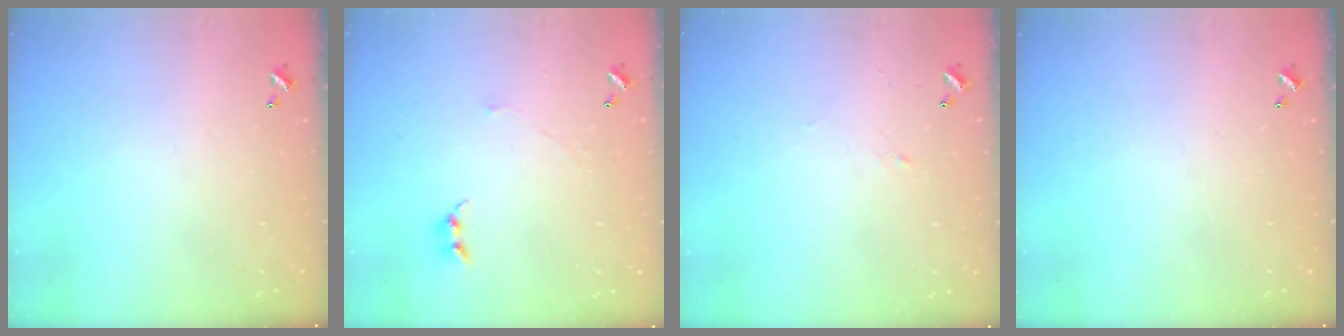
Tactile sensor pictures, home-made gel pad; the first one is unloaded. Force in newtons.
{"total": 1.5, "press": 1.4, "slide": 0.2}
{"total": 2.4, "press": 2.4, "slide": 0.4}
{"total": 0.0}